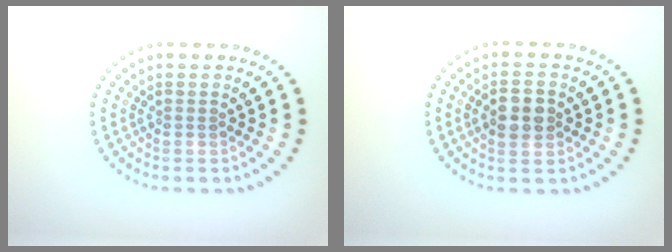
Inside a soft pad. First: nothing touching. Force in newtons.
{"total": 3.3, "press": 3.3, "slide": 0.3}